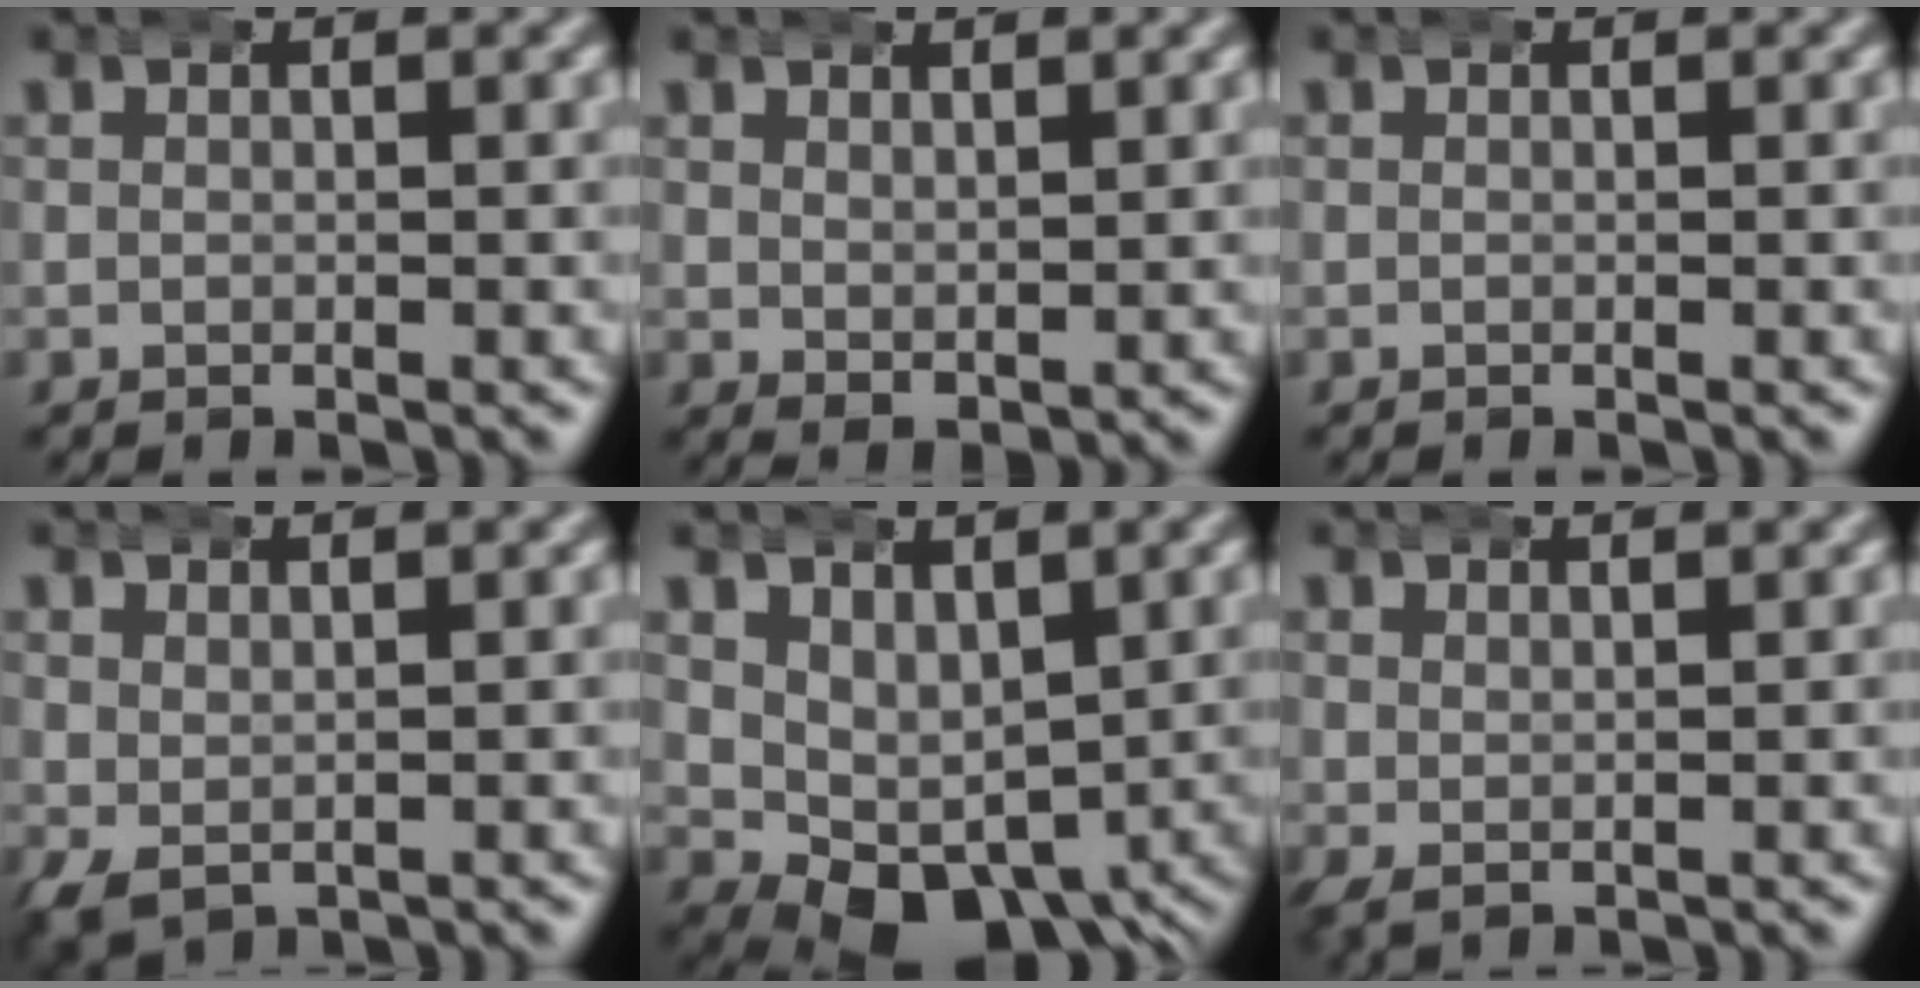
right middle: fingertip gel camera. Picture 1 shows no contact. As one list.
[{"total": 2.1, "force": [0.9, 1.0, 1.6], "torque": [-0.025, -0.015, 0.027]}, {"total": 0.0}, {"total": 2.4, "force": [0.8, 1.5, 1.7], "torque": [-0.032, -0.013, 0.024]}, {"total": 6.9, "force": [-0.8, 5.0, 4.6], "torque": [-0.091, -0.038, -0.003]}, {"total": 2.3, "force": [1.8, 0.6, 1.3], "torque": [-0.017, -0.003, 0.033]}]